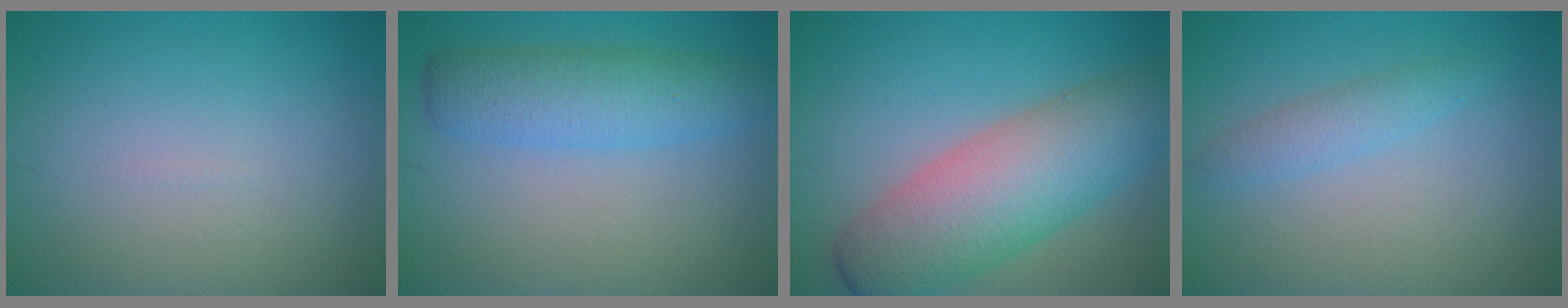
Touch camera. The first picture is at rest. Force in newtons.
{"total": 4.9, "press": 4.8, "slide": 0.1}
{"total": 8.9, "press": 8.9, "slide": 0.3}
{"total": 2.0, "press": 2.0, "slide": 0.1}